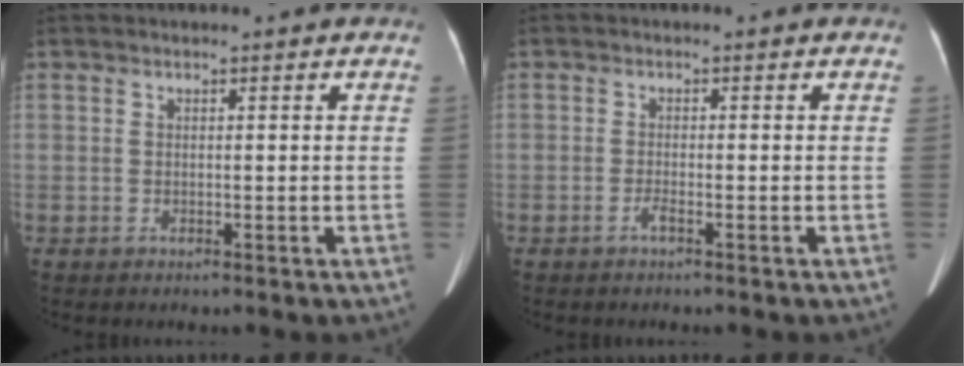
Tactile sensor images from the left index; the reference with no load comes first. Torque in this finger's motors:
{"motor_torque": [0.24, 0.11, -0.05, 0.00]}